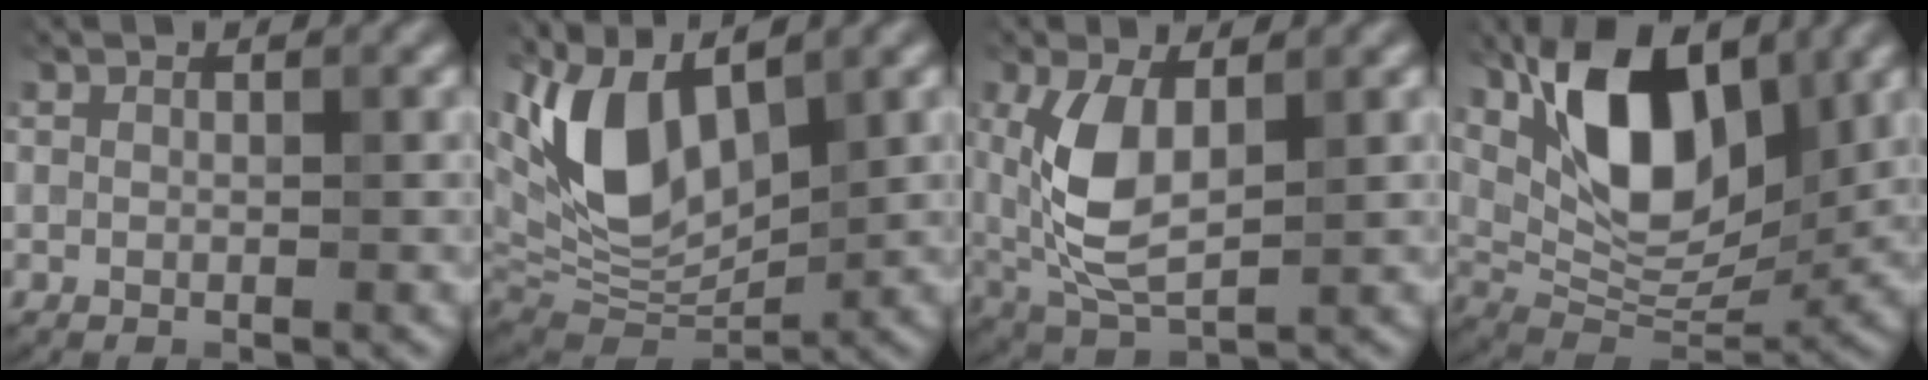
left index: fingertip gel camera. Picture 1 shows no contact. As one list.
[{"total": 11.1, "force": [3.9, 5.7, 8.7], "torque": [-0.188, 0.007, 0.065]}, {"total": 6.5, "force": [1.1, 3.3, 5.5], "torque": [-0.131, -0.004, 0.028]}, {"total": 10.5, "force": [4.0, 5.5, 8.0], "torque": [-0.140, -0.008, 0.072]}]